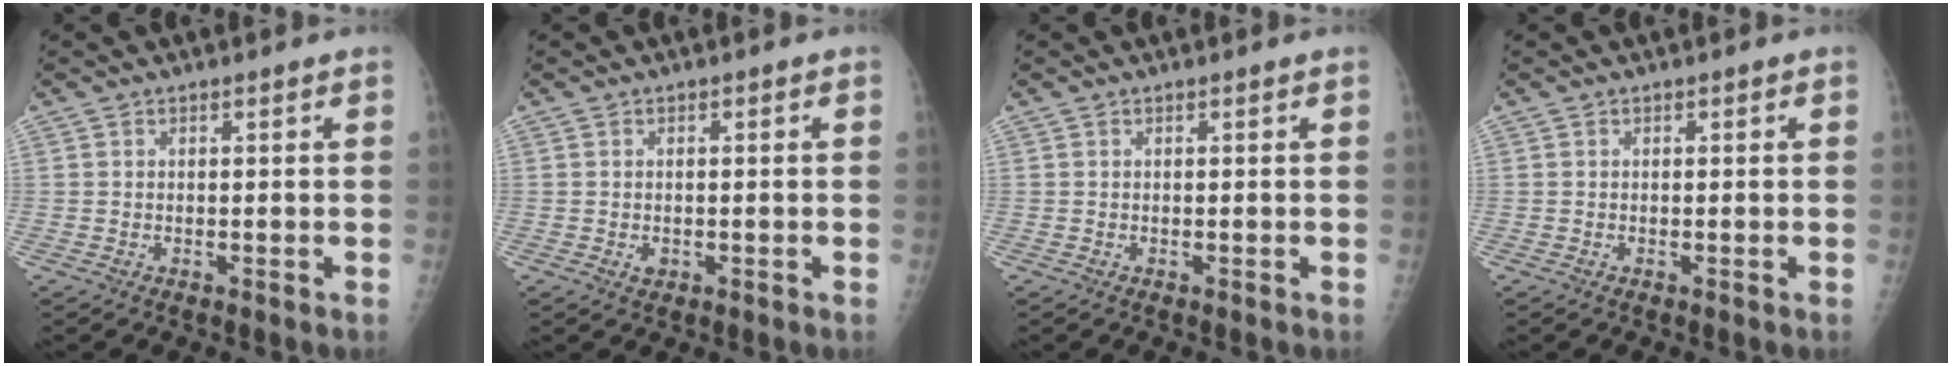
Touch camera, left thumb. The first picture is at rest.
{"total": 1.4, "force": [-0.4, 1.2, 0.7], "torque": [-0.004, 0.001, -0.003]}
{"total": 0.0}
{"total": 0.0}